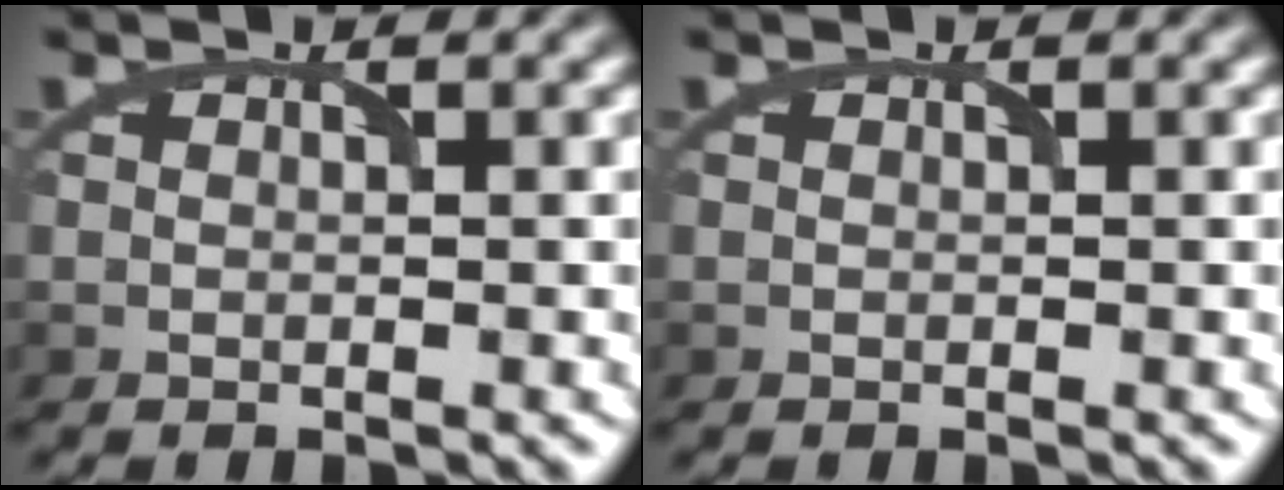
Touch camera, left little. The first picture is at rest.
{"total": 0.0}